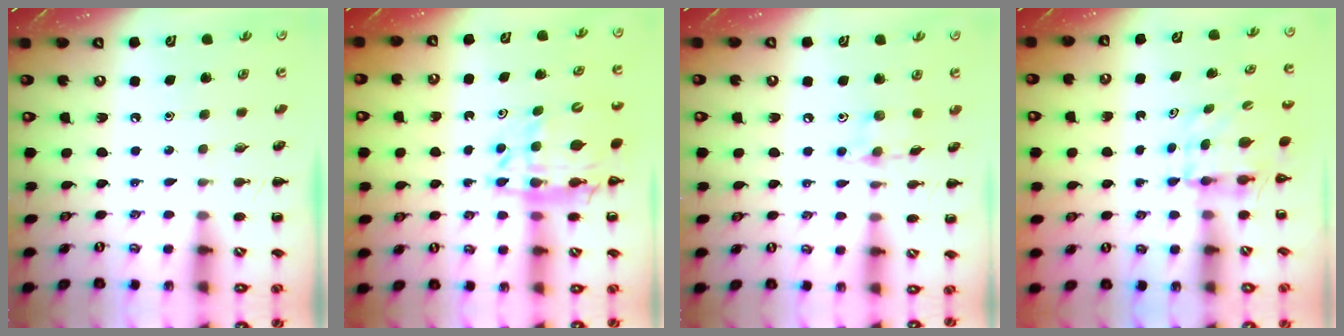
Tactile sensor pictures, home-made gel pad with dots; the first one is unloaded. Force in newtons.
{"total": 15.2, "press": 14.7, "slide": 3.9}
{"total": 7.9, "press": 7.9, "slide": 0.7}
{"total": 3.9, "press": 3.9, "slide": 0.1}